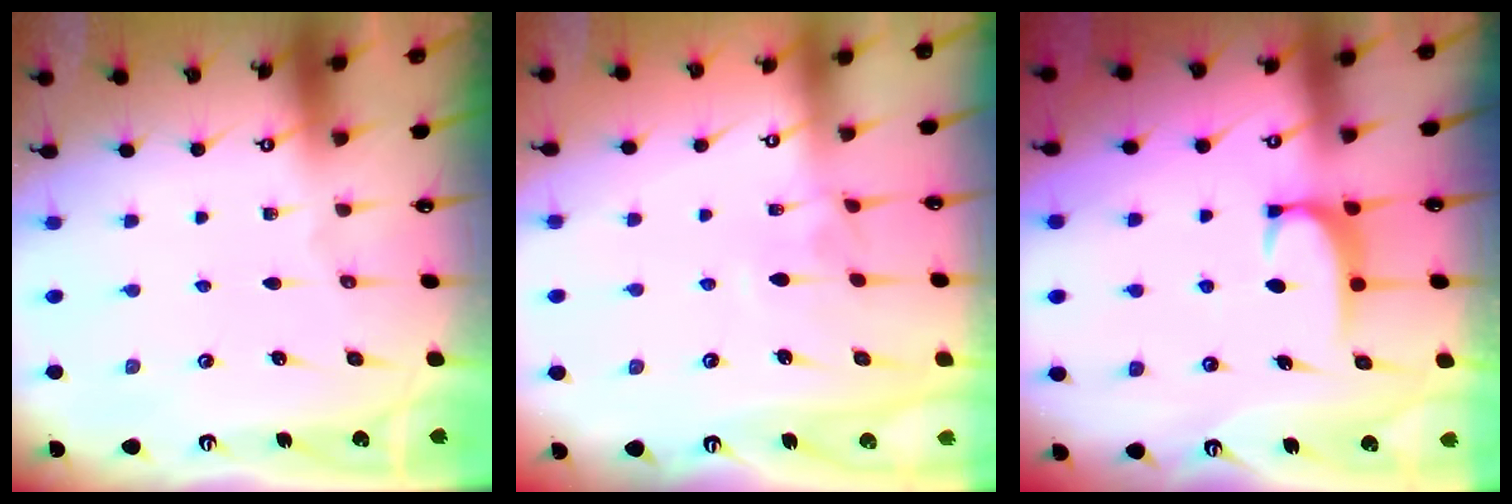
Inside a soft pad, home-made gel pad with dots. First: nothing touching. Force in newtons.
{"total": 2.2, "press": 2.2, "slide": 0.5}
{"total": 1.6, "press": 1.5, "slide": 0.5}